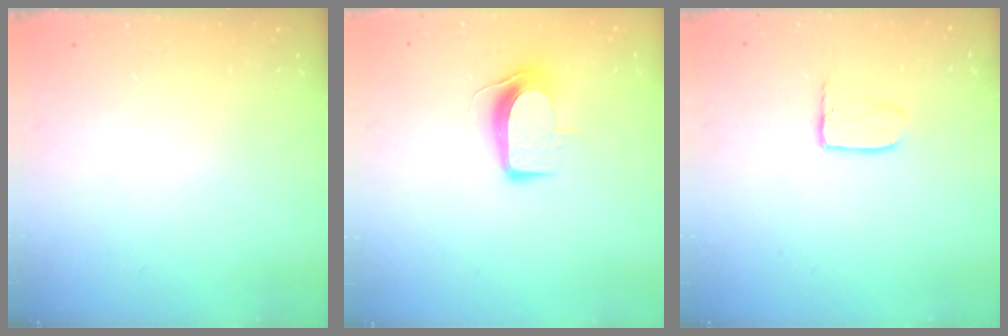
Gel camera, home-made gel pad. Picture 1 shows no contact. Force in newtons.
{"total": 8.7, "press": 8.6, "slide": 0.7}
{"total": 3.6, "press": 3.6, "slide": 0.3}